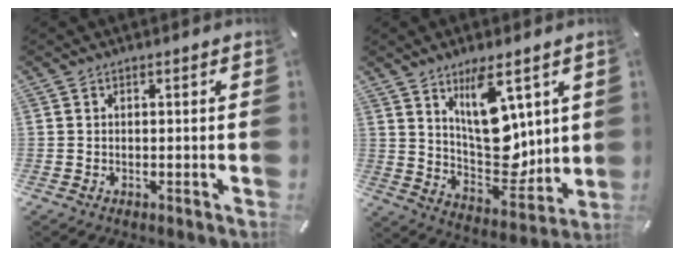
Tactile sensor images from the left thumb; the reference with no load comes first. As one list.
[{"total": 15.1, "force": [6.8, 8.0, 10.8], "torque": [-0.158, -0.051, 0.122]}]